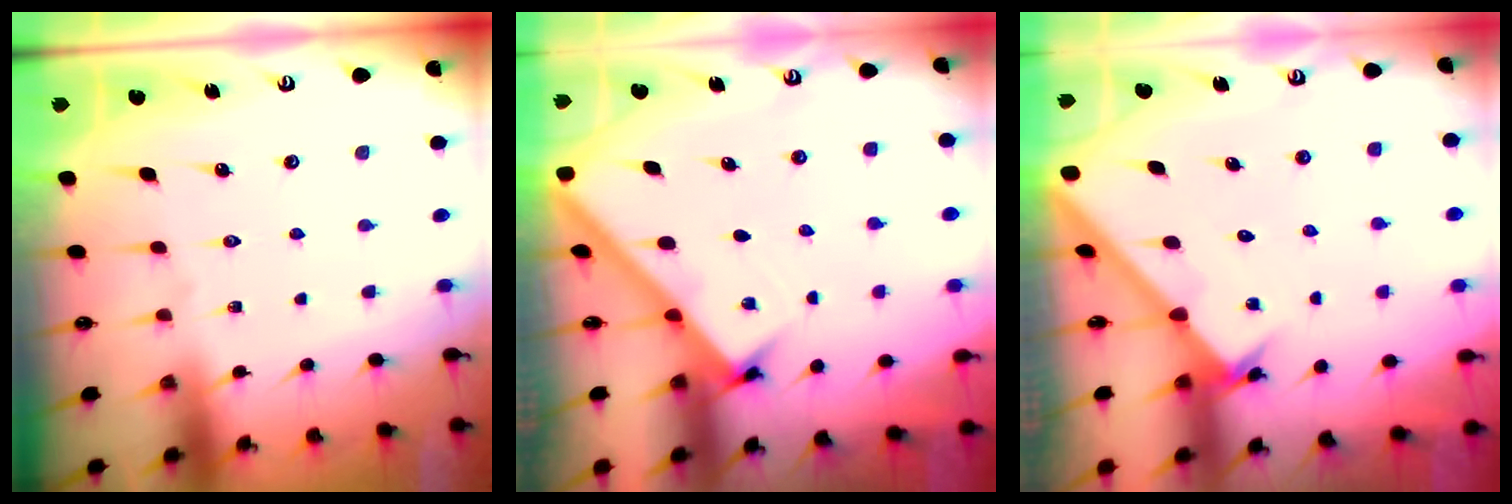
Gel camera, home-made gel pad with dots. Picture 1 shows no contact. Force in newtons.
{"total": 2.5, "press": 2.5, "slide": 0.3}
{"total": 2.1, "press": 2.1, "slide": 0.2}